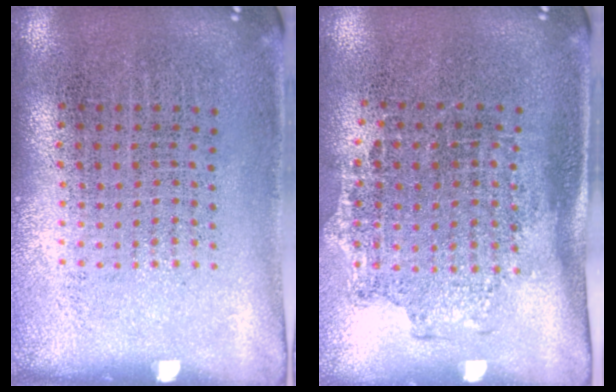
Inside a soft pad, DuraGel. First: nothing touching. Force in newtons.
{"total": 1.3, "press": 1.1, "slide": 0.7}